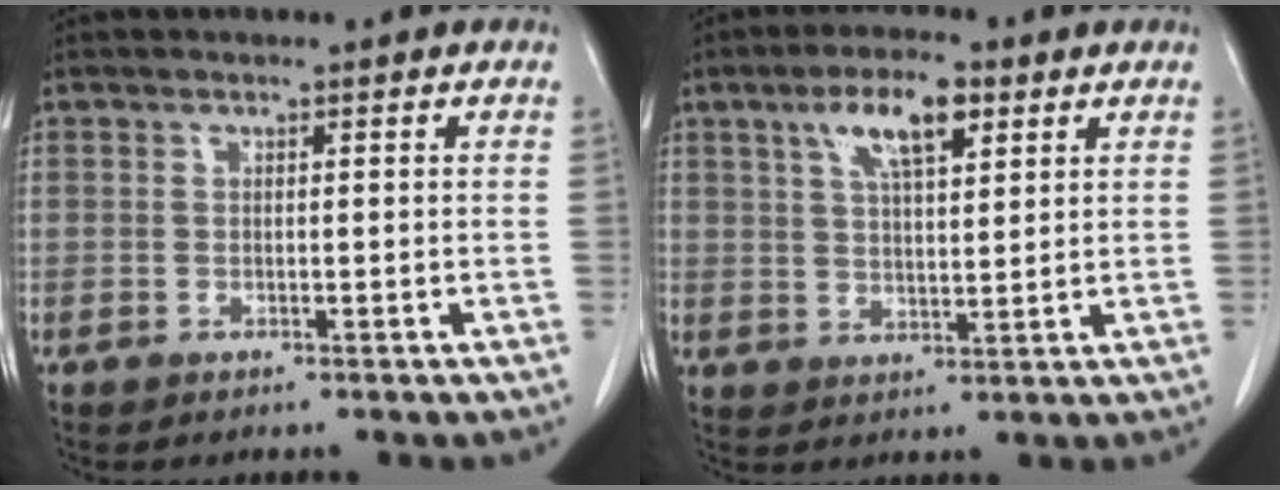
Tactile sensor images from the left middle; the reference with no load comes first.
{"total": 8.0, "force": [4.2, 2.4, 6.4], "torque": [-0.119, 0.010, 0.074]}